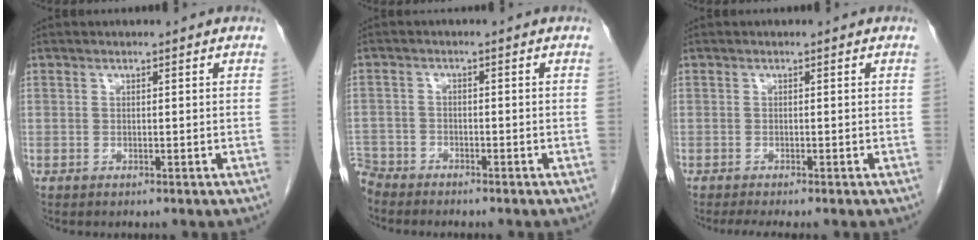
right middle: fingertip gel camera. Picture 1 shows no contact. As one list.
[{"total": 5.0, "force": [-4.7, 1.7, 0.1], "torque": [-0.004, -0.008, -0.092]}, {"total": 2.6, "force": [-2.1, -0.1, 1.5], "torque": [-0.025, -0.008, -0.031]}]